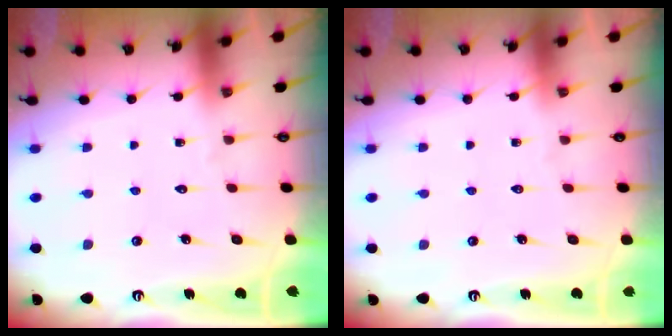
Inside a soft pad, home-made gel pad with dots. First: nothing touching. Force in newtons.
{"total": 0.0}